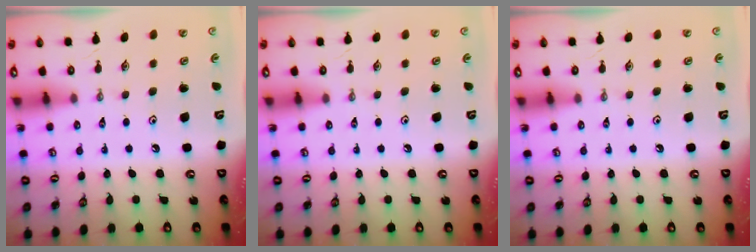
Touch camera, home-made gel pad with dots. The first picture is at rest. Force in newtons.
{"total": 0.0}
{"total": 0.0}